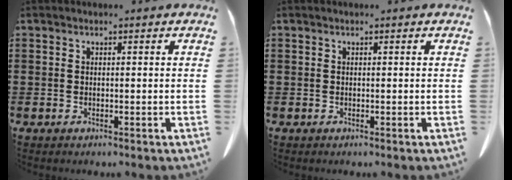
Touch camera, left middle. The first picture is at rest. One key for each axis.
{"total": 0.0}